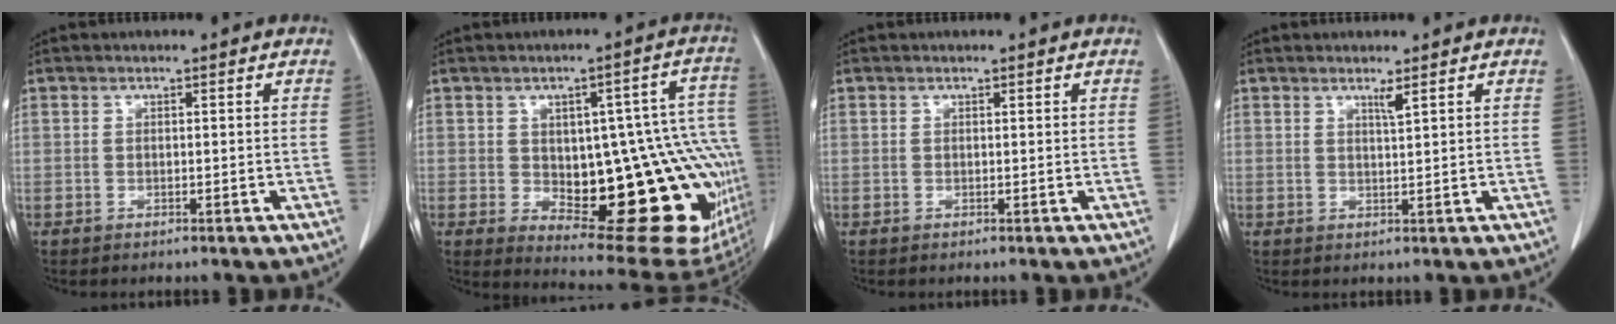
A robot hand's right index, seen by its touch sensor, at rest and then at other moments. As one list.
[{"total": 25.7, "force": [-3.9, 9.5, 23.5], "torque": [-0.217, 0.024, -0.023]}, {"total": 0.0}, {"total": 1.4, "force": [1.0, -0.3, 0.9], "torque": [-0.023, -0.010, 0.019]}]